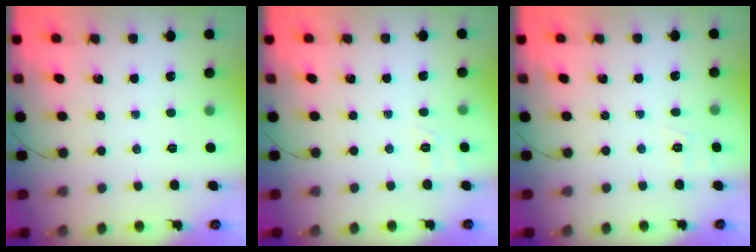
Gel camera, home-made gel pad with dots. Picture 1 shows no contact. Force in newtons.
{"total": 1.8, "press": 0.2, "slide": 1.8}
{"total": 1.8, "press": 0.2, "slide": 1.8}